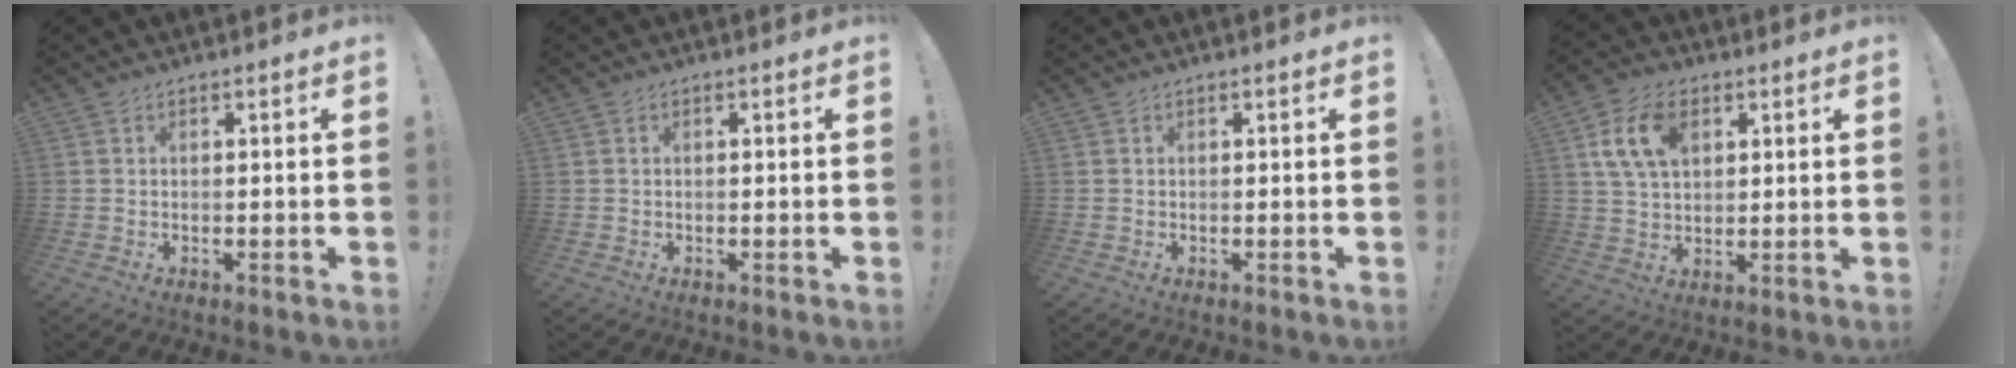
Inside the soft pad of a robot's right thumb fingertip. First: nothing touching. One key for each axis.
{"total": 0.0}
{"total": 0.0}
{"total": 12.5, "fx": 4.6, "fy": 8.1, "fz": 8.3, "tx": -0.156, "ty": 0.003, "tz": 0.088}